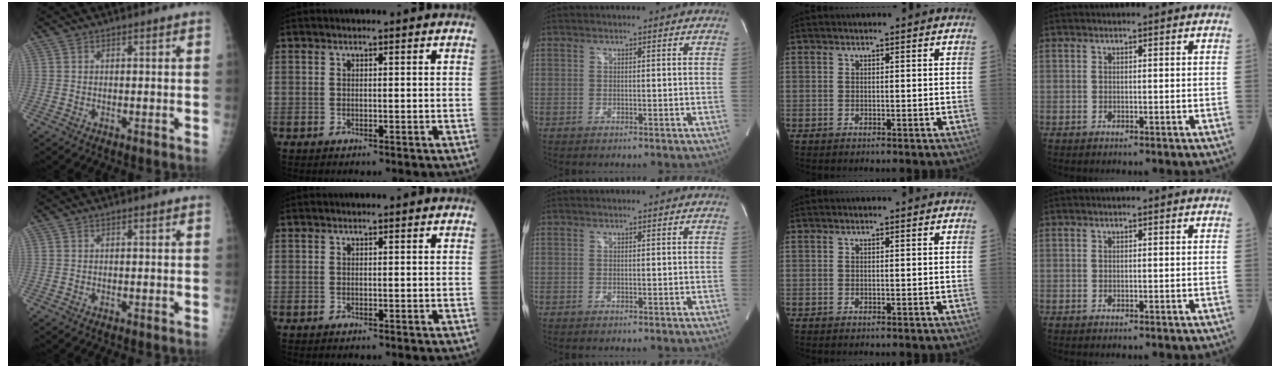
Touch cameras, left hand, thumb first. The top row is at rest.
{}